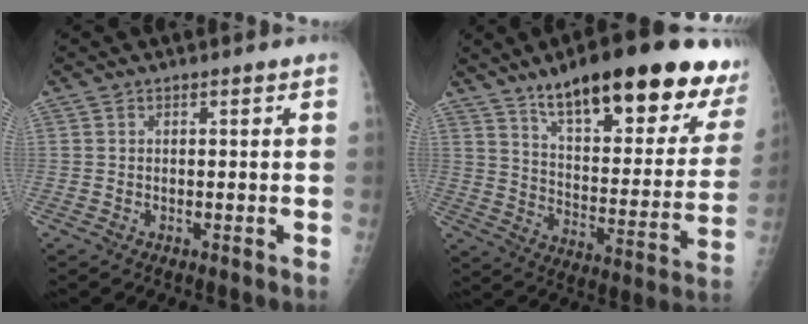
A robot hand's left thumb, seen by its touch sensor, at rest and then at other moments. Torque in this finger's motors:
{"motor_torque": [1.37, 0.99, 1.49, -1.28, 0.11]}